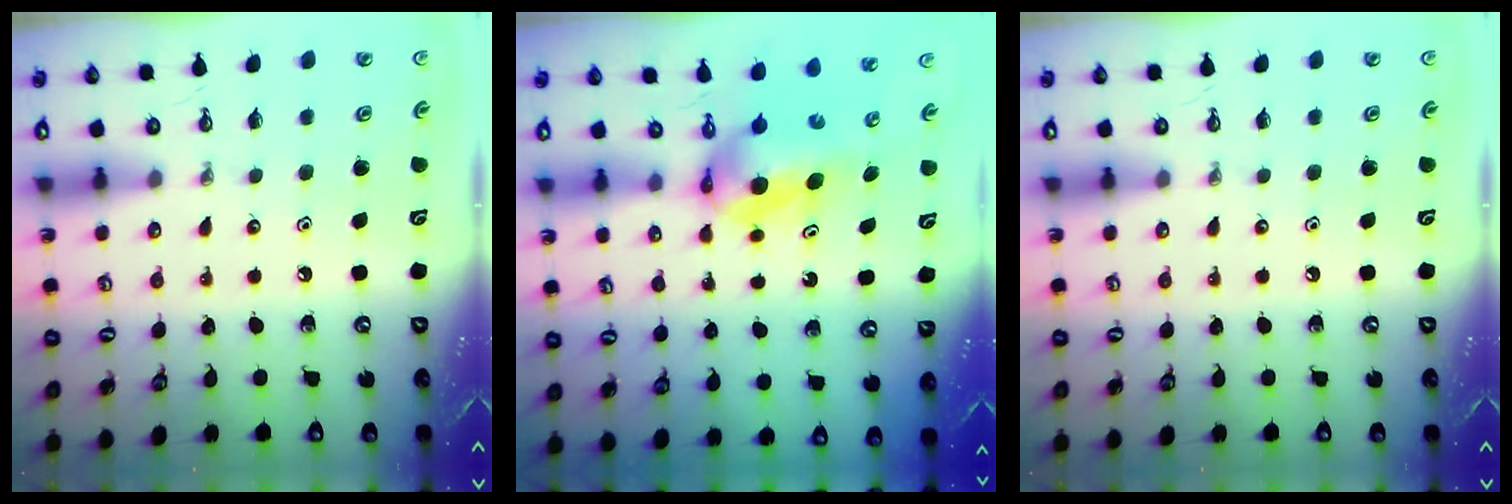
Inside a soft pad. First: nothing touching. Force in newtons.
{"total": 5.7, "press": 5.4, "slide": 1.9}
{"total": 0.0}